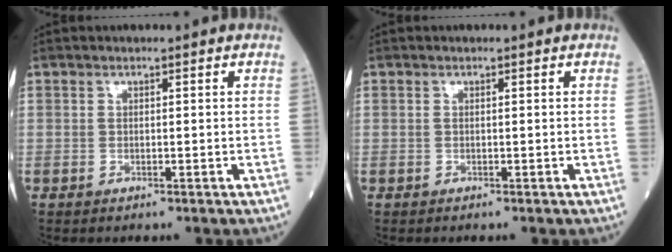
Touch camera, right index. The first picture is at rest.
{"total": 0.0}